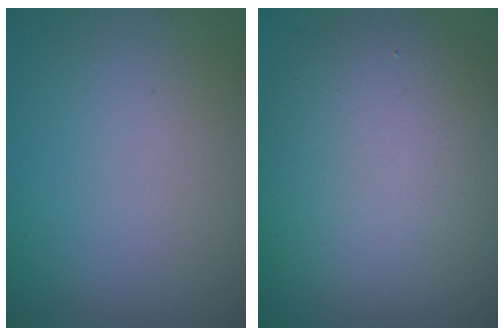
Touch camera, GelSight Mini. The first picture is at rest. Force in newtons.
{"total": 9.8, "press": 9.8, "slide": 1.1}